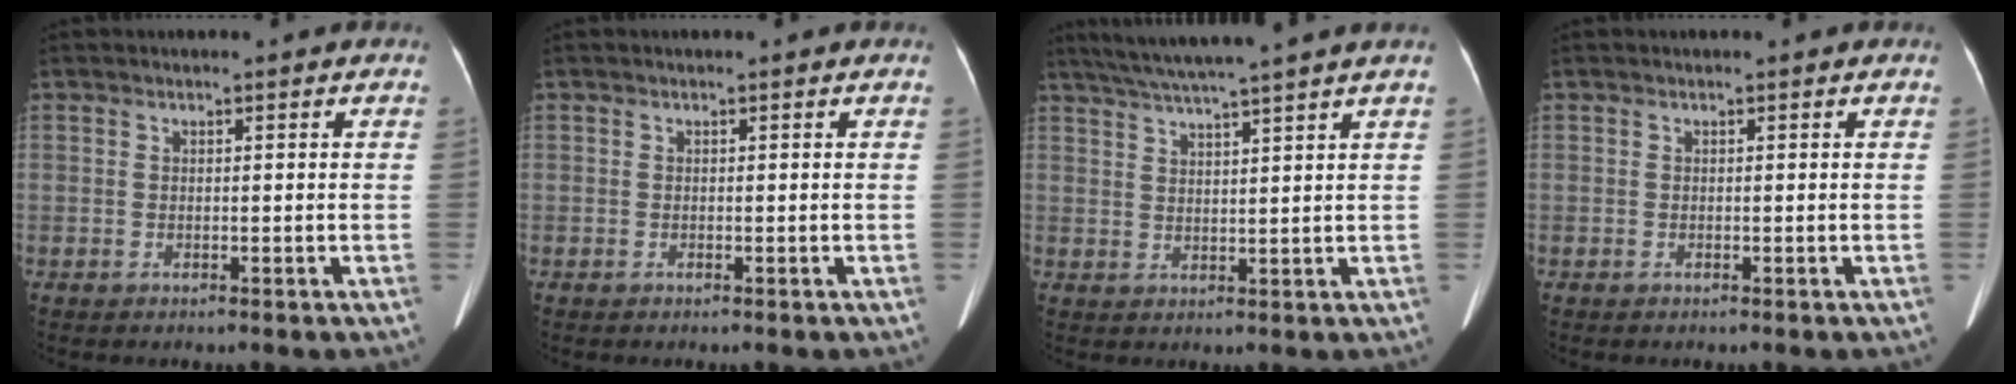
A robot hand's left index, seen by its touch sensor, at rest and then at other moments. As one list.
[{"total": 0.0}, {"total": 10.6, "force": [8.9, -1.9, 5.4], "torque": [-0.093, 0.017, 0.131]}, {"total": 0.0}]